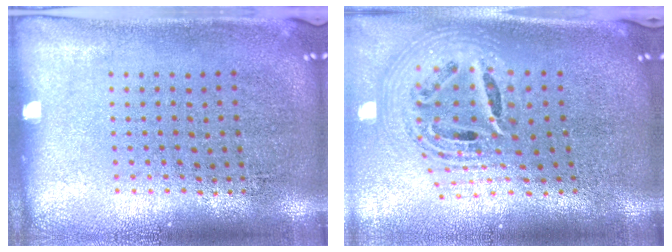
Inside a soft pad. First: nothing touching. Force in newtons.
{"total": 2.8, "press": 1.9, "slide": 2.0}